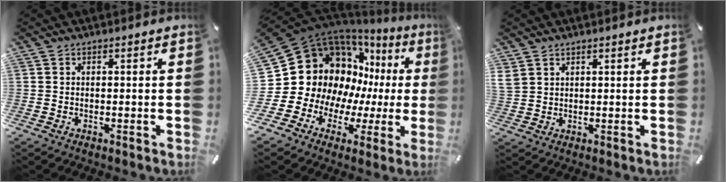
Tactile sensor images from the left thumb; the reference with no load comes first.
{"total": 21.5, "force": [5.9, 17.5, 11.0], "torque": [-0.202, -0.067, 0.141]}
{"total": 2.4, "force": [1.9, 1.4, 0.6], "torque": [-0.015, -0.003, 0.038]}